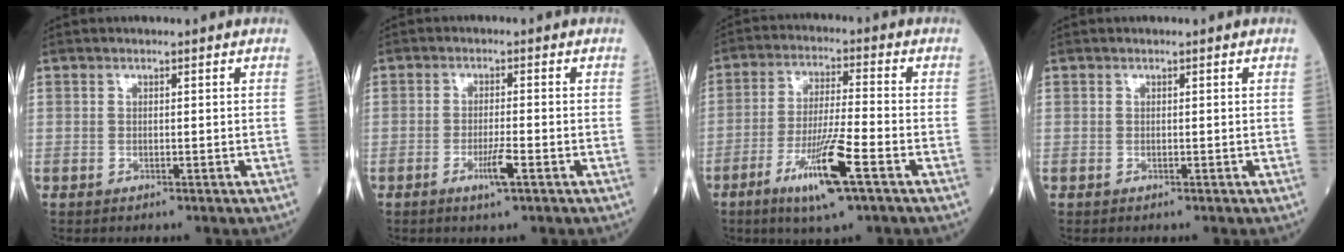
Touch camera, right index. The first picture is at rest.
{"total": 3.5, "force": [-1.7, 0.0, 3.1], "torque": [-0.061, -0.006, -0.031]}
{"total": 8.9, "force": [-4.4, 0.2, 7.7], "torque": [-0.147, -0.014, -0.078]}
{"total": 0.0}